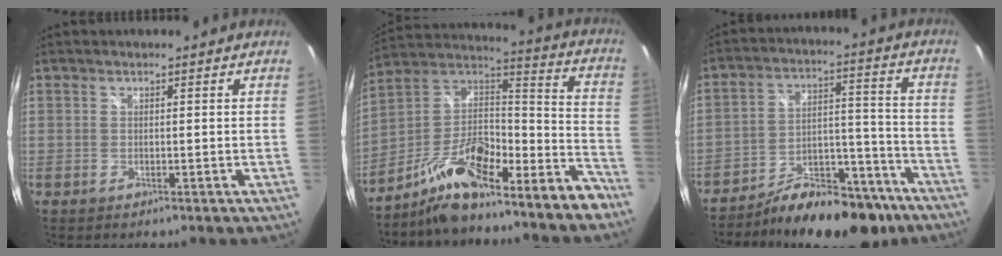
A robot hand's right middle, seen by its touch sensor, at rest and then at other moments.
{"total": 15.7, "force": [-10.8, 3.7, 10.8], "torque": [-0.174, 0.020, -0.197]}
{"total": 17.4, "force": [-13.7, 7.0, 8.2], "torque": [-0.122, 0.023, -0.193]}